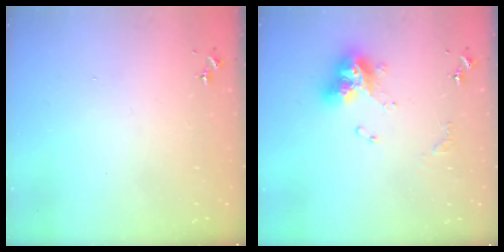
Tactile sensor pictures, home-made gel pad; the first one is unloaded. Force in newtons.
{"total": 13.6, "press": 13.6, "slide": 1.3}